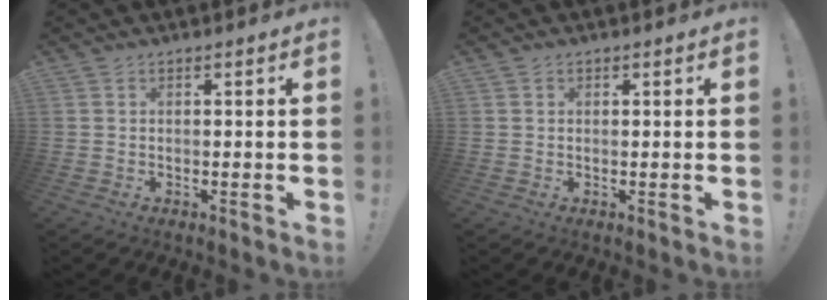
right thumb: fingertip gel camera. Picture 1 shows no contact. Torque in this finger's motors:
{"motor_torque": [0.25, -0.17, -0.38, 0.07, 0.01]}